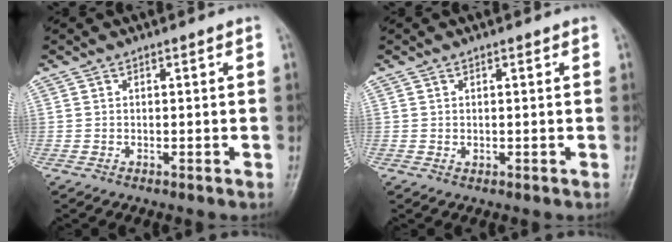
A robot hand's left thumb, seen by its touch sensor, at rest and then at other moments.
{"total": 0.8, "force": [0.3, 0.6, 0.5], "torque": [-0.004, -0.002, 0.005]}